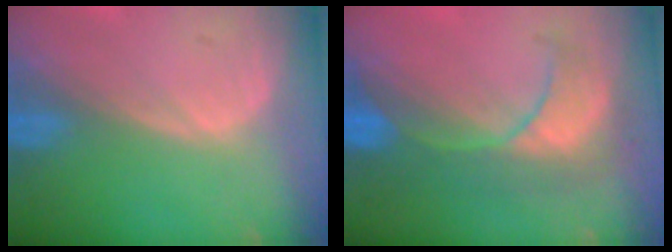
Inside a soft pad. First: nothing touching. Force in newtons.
{"total": 8.5, "press": 8.4, "slide": 1.4}